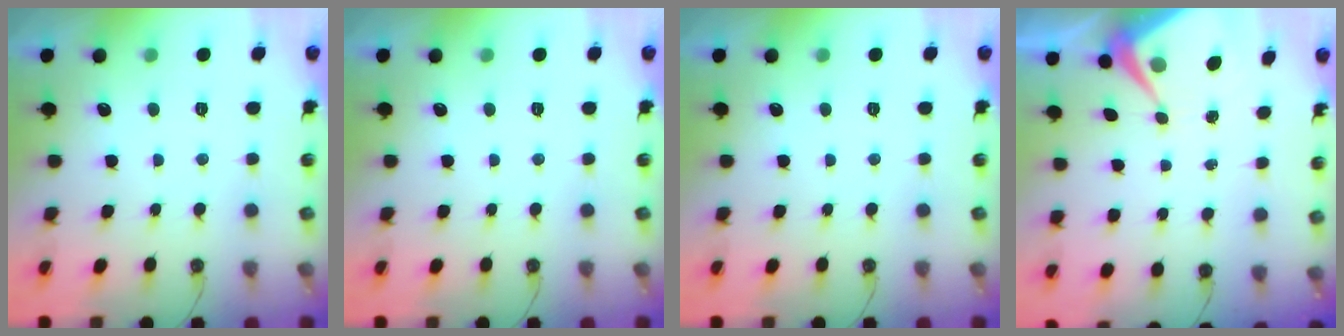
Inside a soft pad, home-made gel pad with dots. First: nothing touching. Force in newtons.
{"total": 0.0}
{"total": 0.0}
{"total": 5.5, "press": 5.5, "slide": 0.3}